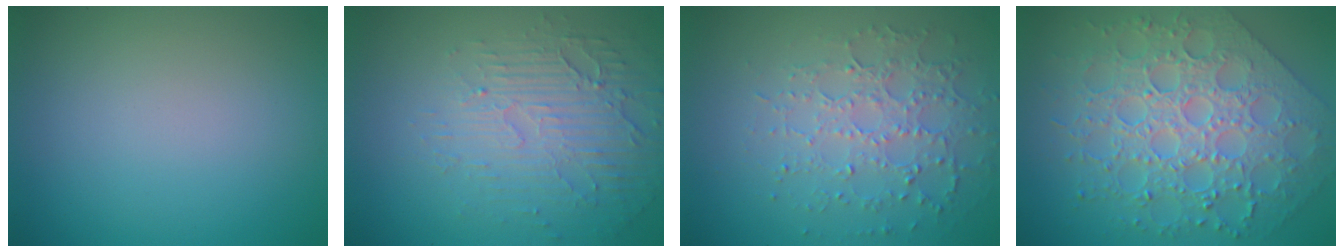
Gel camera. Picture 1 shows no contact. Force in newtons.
{"total": 5.7, "press": 3.3, "slide": 4.7}
{"total": 4.1, "press": 3.4, "slide": 2.3}
{"total": 7.2, "press": 6.0, "slide": 3.9}